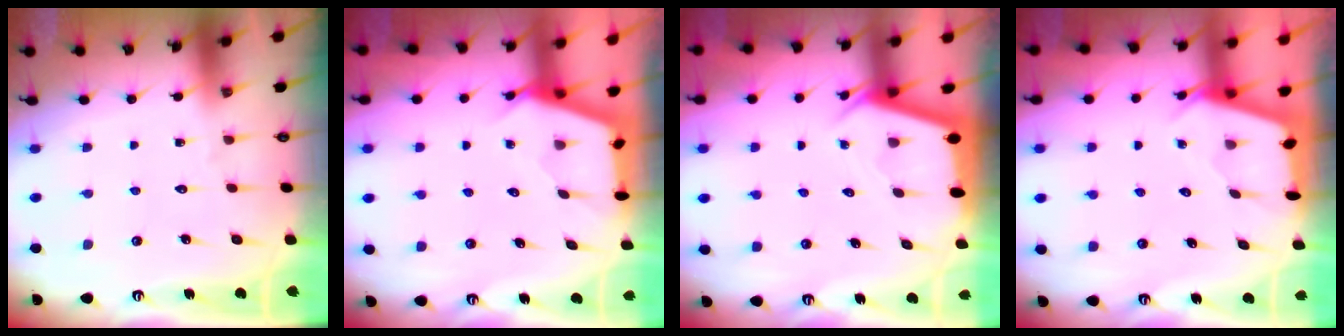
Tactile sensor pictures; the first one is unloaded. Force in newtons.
{"total": 2.7, "press": 2.7, "slide": 0.4}
{"total": 2.3, "press": 2.3, "slide": 0.2}
{"total": 2.4, "press": 2.4, "slide": 0.2}